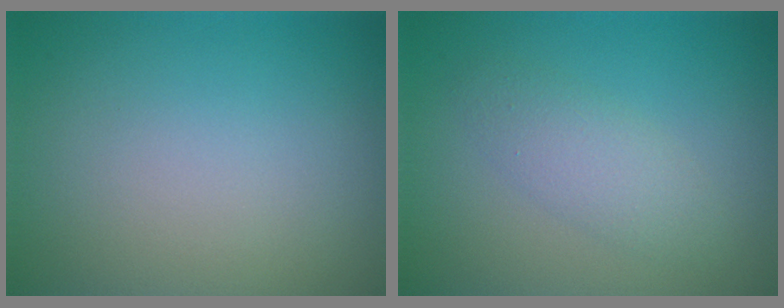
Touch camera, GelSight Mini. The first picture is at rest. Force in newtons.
{"total": 2.3, "press": 2.3, "slide": 0.1}